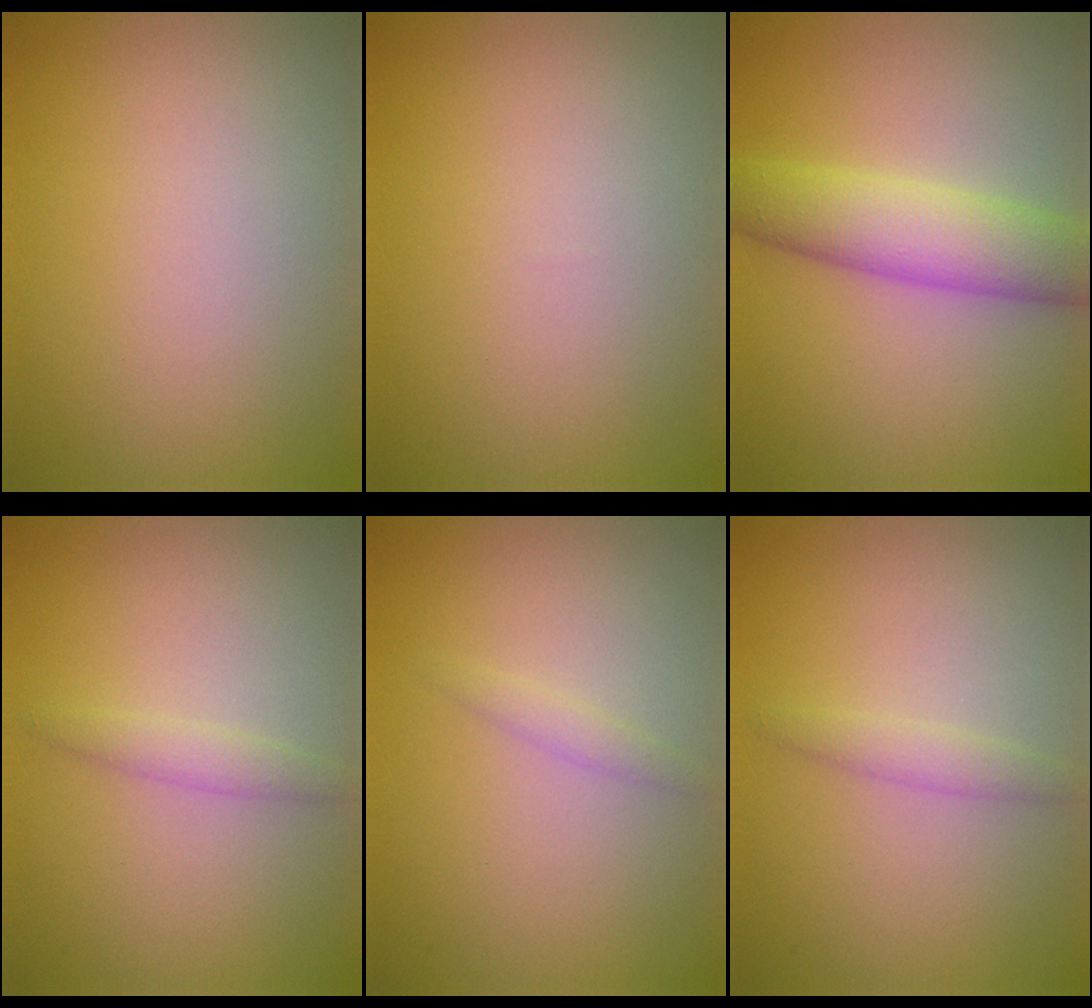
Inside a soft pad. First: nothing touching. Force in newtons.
{"total": 0.0}
{"total": 4.8, "press": 4.8, "slide": 0.2}
{"total": 1.4, "press": 1.4, "slide": 0.1}
{"total": 0.9, "press": 0.9, "slide": 0.1}
{"total": 1.4, "press": 1.4, "slide": 0.1}